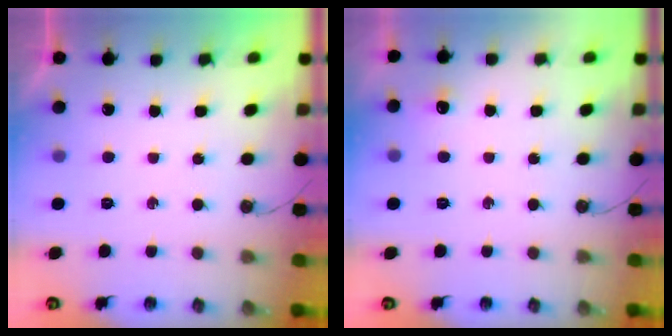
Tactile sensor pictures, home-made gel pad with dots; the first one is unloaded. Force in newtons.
{"total": 4.7, "press": 4.6, "slide": 1.3}